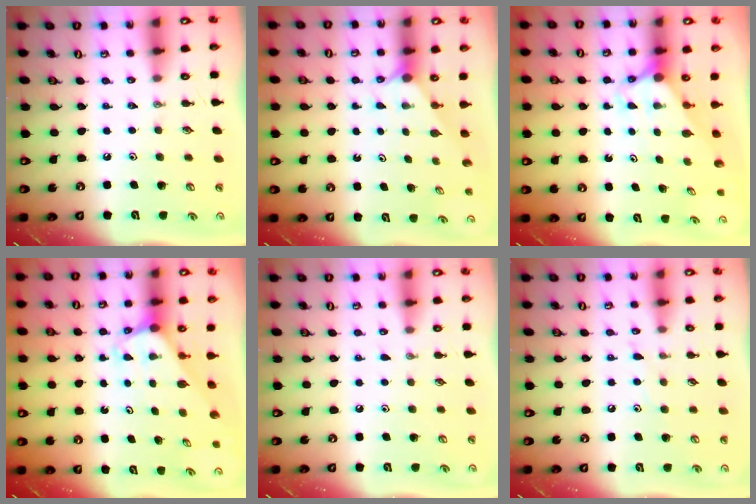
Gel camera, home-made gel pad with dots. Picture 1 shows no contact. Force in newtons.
{"total": 1.9, "press": 1.9, "slide": 0.3}
{"total": 2.7, "press": 2.7, "slide": 0.0}
{"total": 1.8, "press": 1.8, "slide": 0.1}
{"total": 2.8, "press": 2.8, "slide": 0.3}
{"total": 5.0, "press": 5.0, "slide": 0.3}